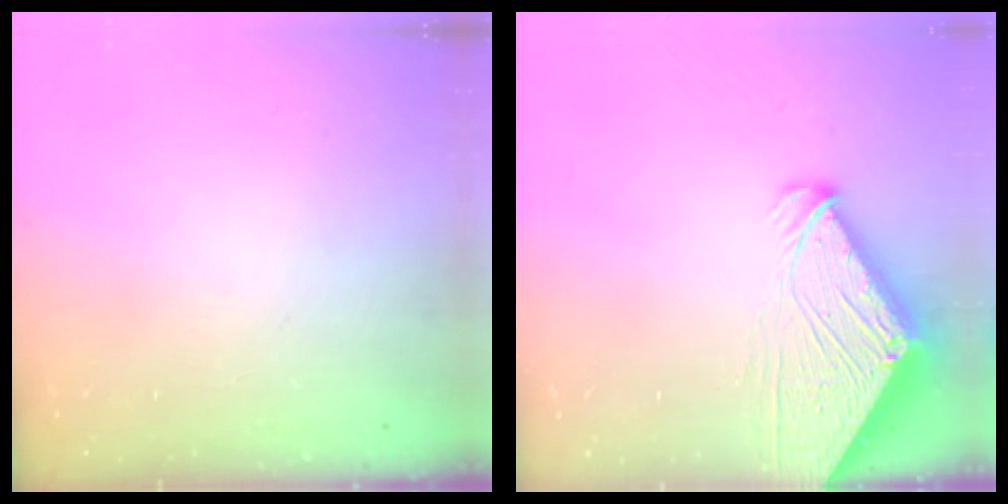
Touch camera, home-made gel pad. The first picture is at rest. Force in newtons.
{"total": 7.8, "press": 7.8, "slide": 0.9}